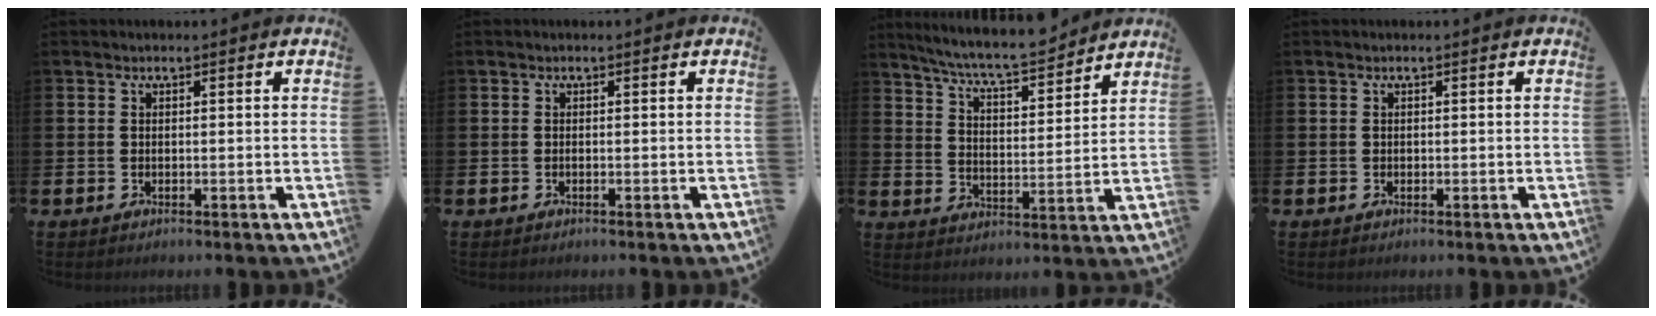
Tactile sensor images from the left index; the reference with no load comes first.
{"total": 0.0}
{"total": 7.6, "force": [7.2, 0.2, 2.3], "torque": [-0.075, -0.046, 0.128]}
{"total": 0.0}